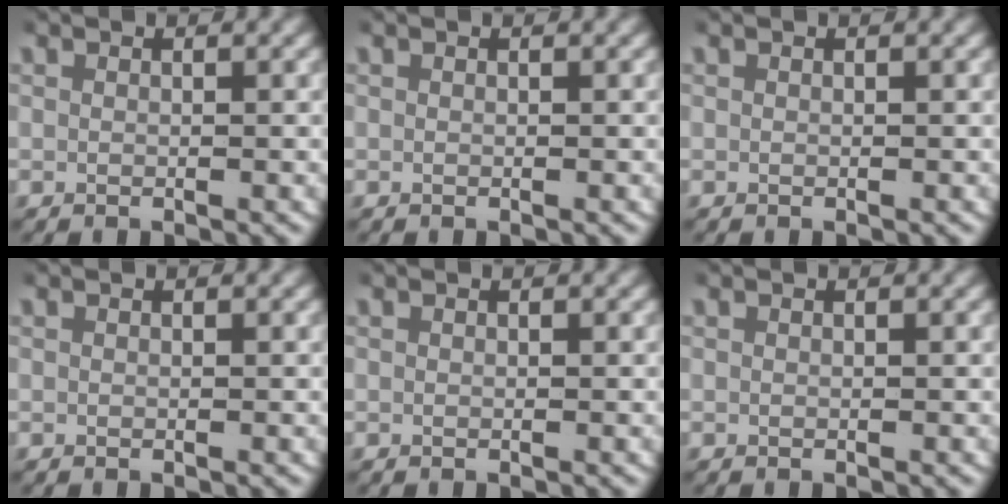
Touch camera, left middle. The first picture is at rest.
{"total": 0.0}
{"total": 0.0}
{"total": 0.0}
{"total": 0.0}
{"total": 0.0}